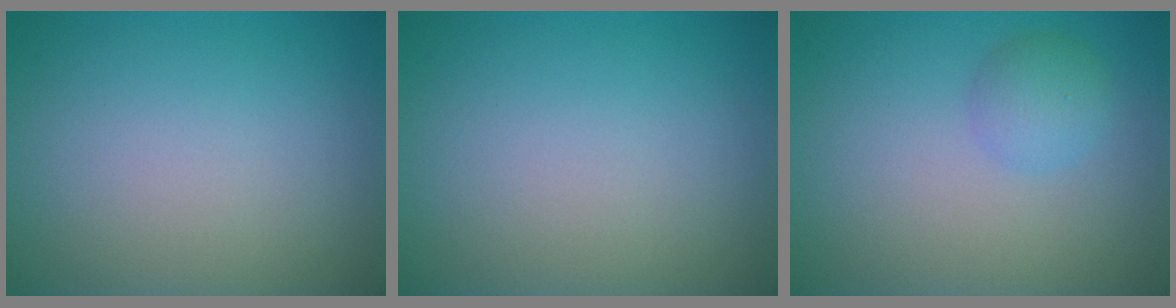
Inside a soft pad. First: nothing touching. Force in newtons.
{"total": 0.0}
{"total": 2.0, "press": 2.0, "slide": 0.1}